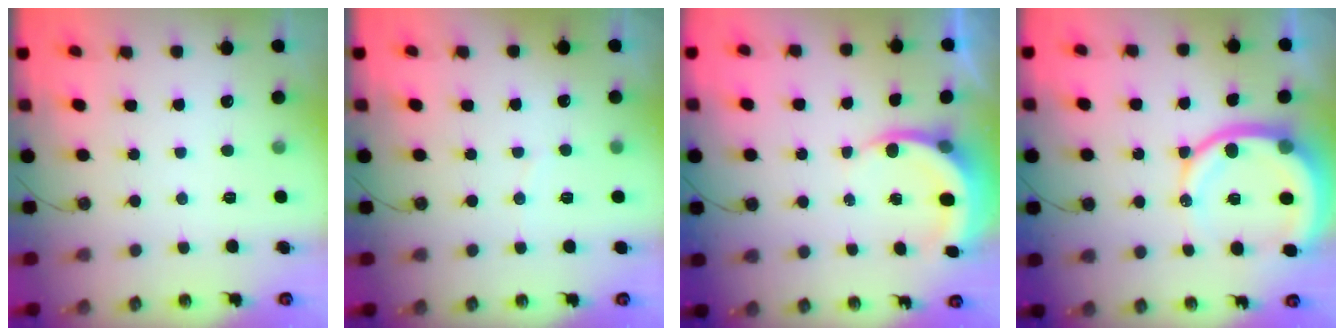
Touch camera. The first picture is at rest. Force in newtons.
{"total": 1.8, "press": 1.5, "slide": 1.1}
{"total": 4.8, "press": 4.7, "slide": 0.6}
{"total": 13.6, "press": 13.5, "slide": 1.6}